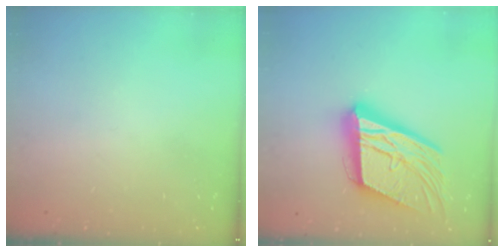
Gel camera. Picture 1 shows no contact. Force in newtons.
{"total": 25.1, "press": 24.8, "slide": 4.1}